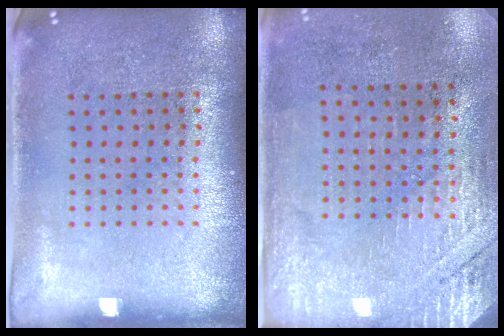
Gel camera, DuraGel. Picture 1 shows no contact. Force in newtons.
{"total": 2.7, "press": 2.4, "slide": 1.3}